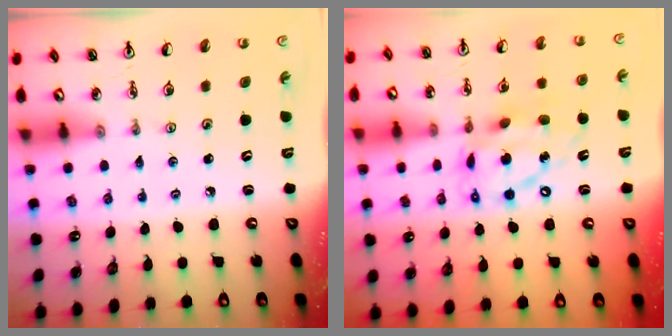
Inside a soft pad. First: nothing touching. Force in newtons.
{"total": 13.6, "press": 13.6, "slide": 1.0}